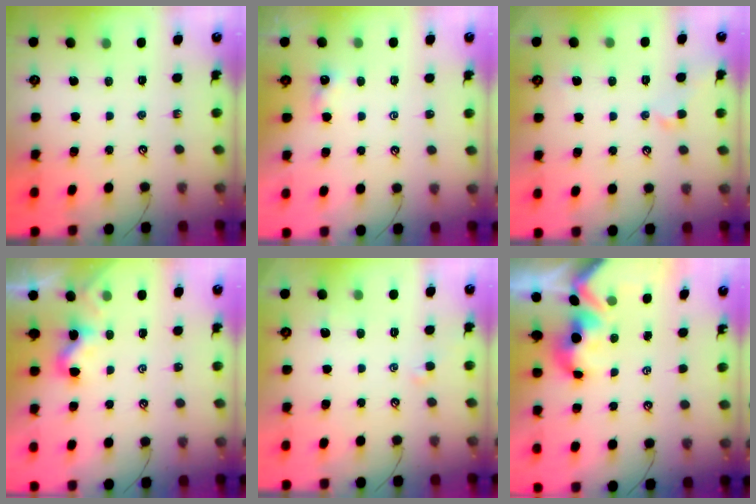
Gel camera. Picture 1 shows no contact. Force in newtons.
{"total": 1.0, "press": 0.9, "slide": 0.4}
{"total": 0.8, "press": 0.8, "slide": 0.2}
{"total": 1.0, "press": 0.9, "slide": 0.5}
{"total": 1.6, "press": 1.5, "slide": 0.3}
{"total": 2.1, "press": 1.9, "slide": 0.7}